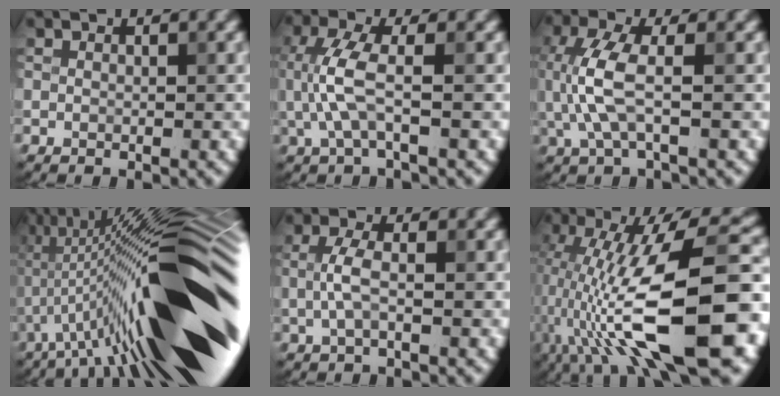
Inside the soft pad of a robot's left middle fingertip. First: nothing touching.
{"total": 3.8, "force": [-0.3, 1.0, 3.7], "torque": [-0.090, 0.005, -0.008]}
{"total": 4.4, "force": [-0.2, 1.3, 4.1], "torque": [-0.108, 0.002, -0.005]}
{"total": 19.7, "force": [-1.5, 4.6, 19.1], "torque": [-0.285, 0.028, -0.025]}
{"total": 2.3, "force": [-0.2, 0.7, 2.2], "torque": [-0.050, 0.003, -0.008]}
{"total": 14.7, "force": [-3.7, 4.6, 13.5], "torque": [-0.234, 0.019, -0.061]}